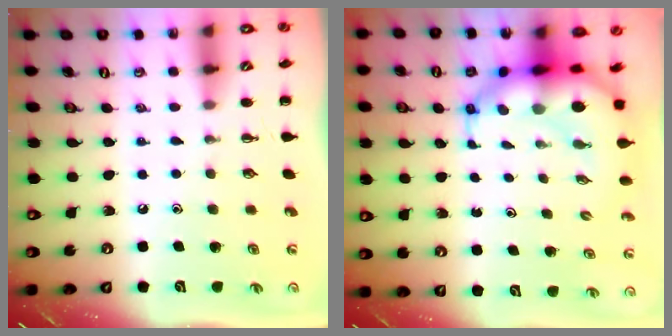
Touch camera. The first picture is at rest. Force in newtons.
{"total": 8.7, "press": 8.4, "slide": 2.3}